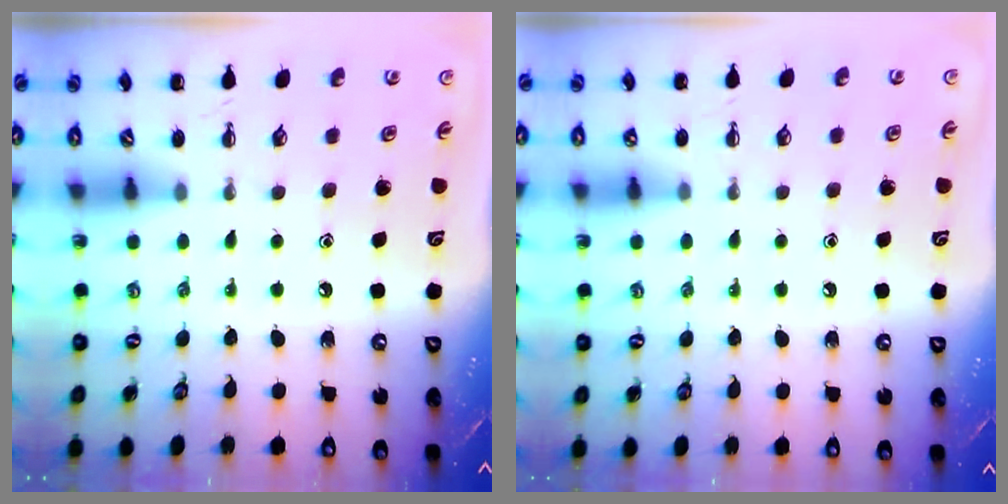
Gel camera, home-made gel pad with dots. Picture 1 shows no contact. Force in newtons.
{"total": 3.5, "press": 3.2, "slide": 1.3}